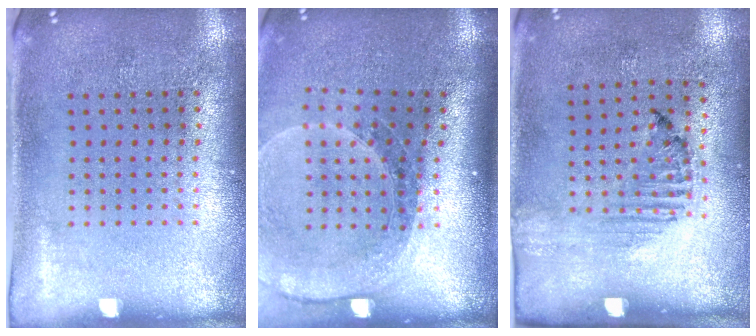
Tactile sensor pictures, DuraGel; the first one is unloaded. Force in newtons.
{"total": 1.8, "press": 1.7, "slide": 0.6}
{"total": 1.3, "press": 1.1, "slide": 0.7}